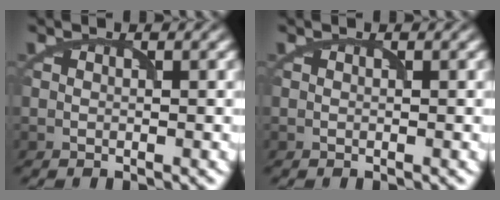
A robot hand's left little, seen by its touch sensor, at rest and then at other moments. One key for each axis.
{"total": 0.0}